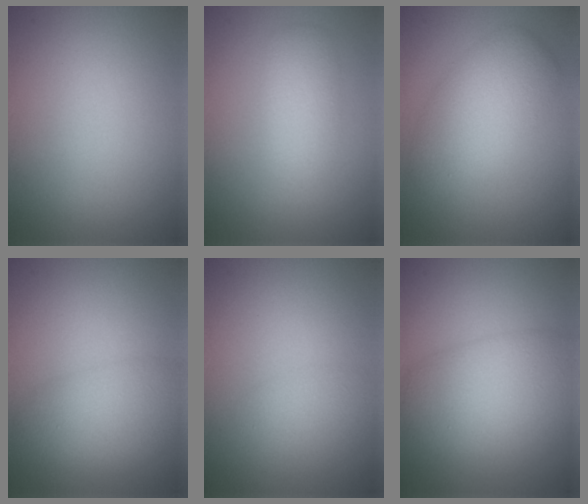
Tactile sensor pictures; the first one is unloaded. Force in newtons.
{"total": 3.0, "press": 3.0, "slide": 0.1}
{"total": 5.2, "press": 5.2, "slide": 0.3}
{"total": 4.8, "press": 4.8, "slide": 0.1}
{"total": 1.6, "press": 1.6, "slide": 0.1}
{"total": 6.9, "press": 6.9, "slide": 0.4}